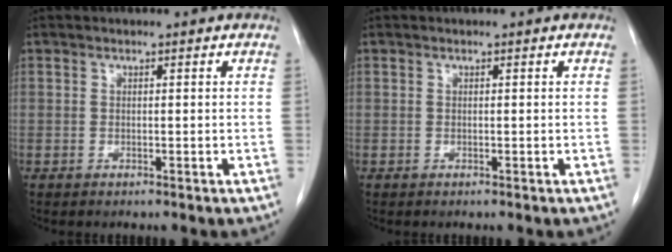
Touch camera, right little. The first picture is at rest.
{"total": 0.0}